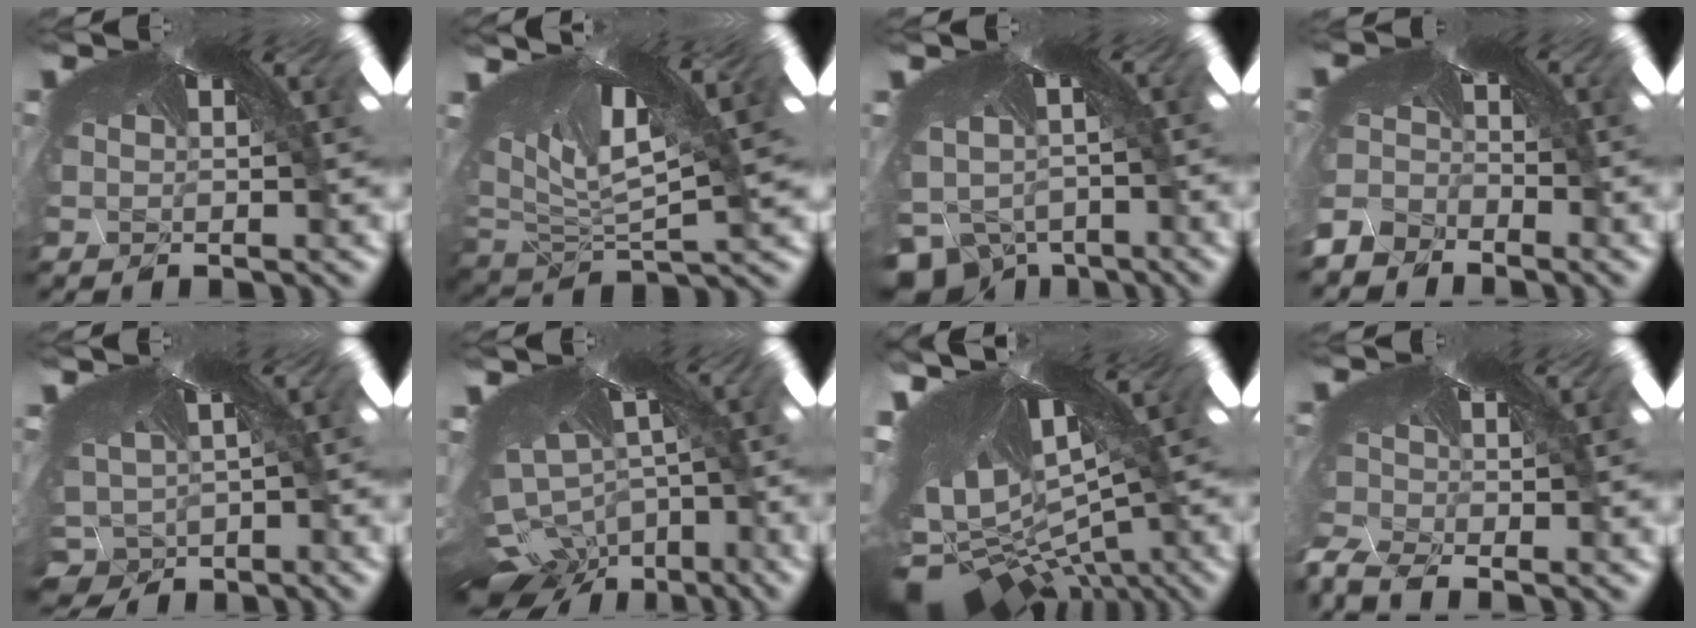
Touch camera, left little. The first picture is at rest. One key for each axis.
{"total": 3.6, "fx": -3.2, "fy": 0.8, "fz": 1.2, "tx": -0.071, "ty": -0.053, "tz": -0.023}
{"total": 8.0, "fx": -7.5, "fy": 2.8, "fz": -0.5, "tx": -0.024, "ty": -0.082, "tz": -0.083}
{"total": 8.5, "fx": -8.4, "fy": 1.5, "fz": 0.5, "tx": -0.032, "ty": -0.046, "tz": -0.126}
{"total": 5.2, "fx": -5.0, "fy": 1.1, "fz": -0.8, "tx": -0.024, "ty": -0.063, "tz": -0.037}
{"total": 10.4, "fx": -10.2, "fy": 1.9, "fz": -0.2, "tx": -0.003, "ty": -0.080, "tz": -0.144}
{"total": 8.3, "fx": -8.0, "fy": 1.5, "fz": 1.5, "tx": -0.066, "ty": -0.118, "tz": -0.086}
{"total": 7.5, "fx": -7.3, "fy": 0.7, "fz": 1.3, "tx": -0.046, "ty": -0.087, "tz": -0.085}